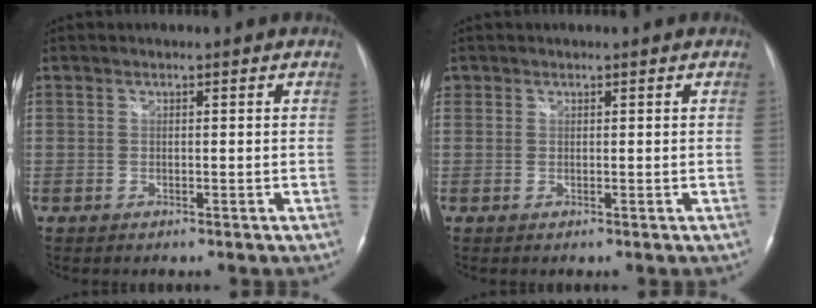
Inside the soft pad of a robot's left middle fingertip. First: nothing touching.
{"total": 0.6, "force": [0.3, 0.5, 0.0], "torque": [0.004, 0.003, 0.005]}